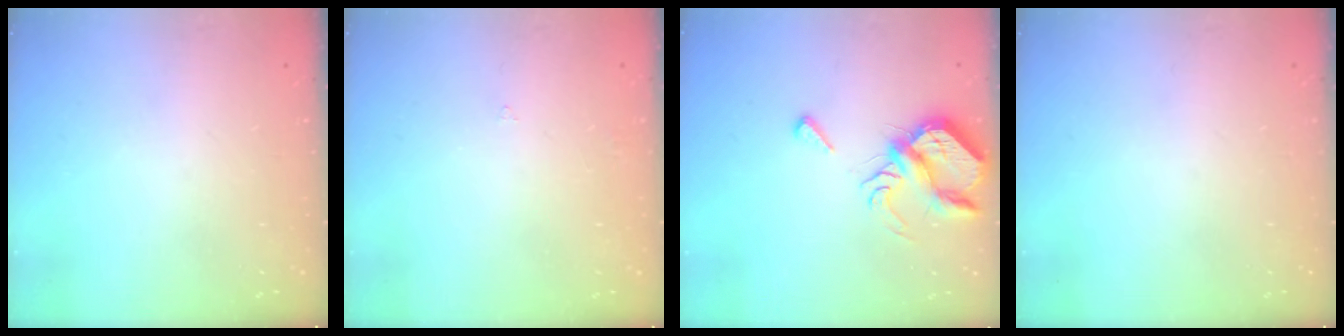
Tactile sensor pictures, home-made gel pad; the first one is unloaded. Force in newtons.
{"total": 1.6, "press": 1.5, "slide": 0.4}
{"total": 8.6, "press": 8.6, "slide": 0.7}
{"total": 0.0}